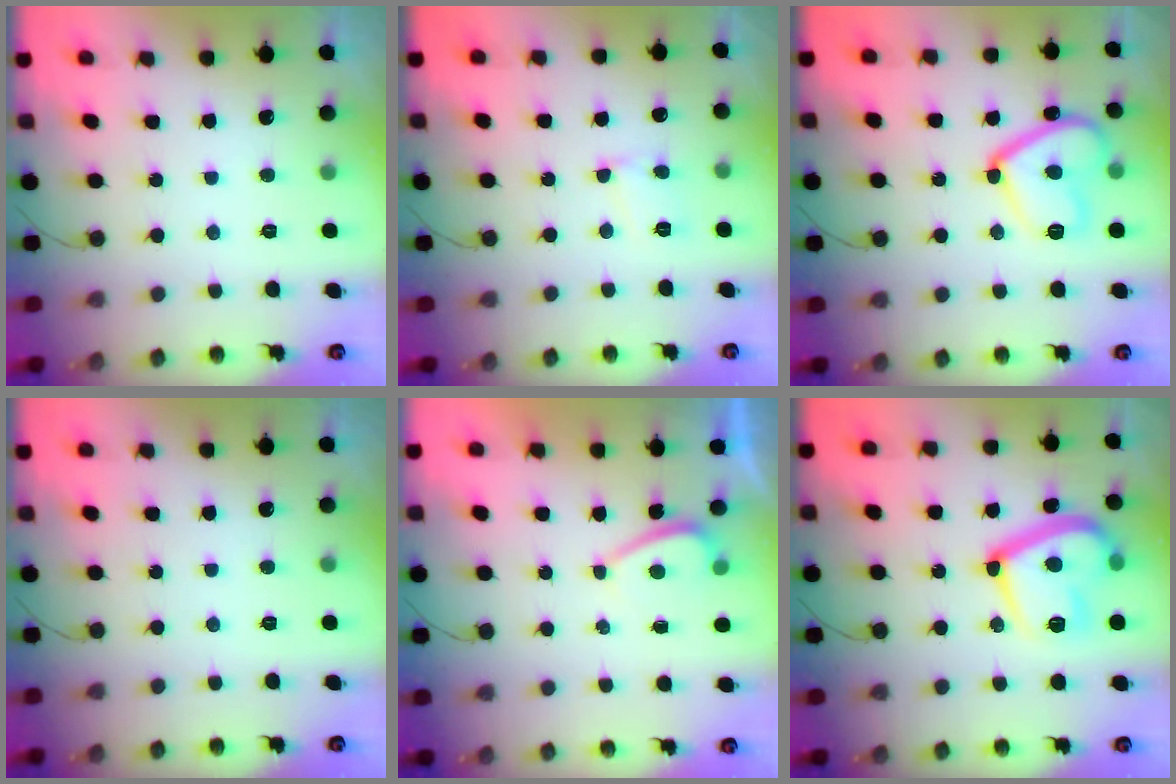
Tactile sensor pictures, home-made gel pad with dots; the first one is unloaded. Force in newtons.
{"total": 3.8, "press": 3.8, "slide": 0.3}
{"total": 14.7, "press": 14.6, "slide": 1.2}
{"total": 0.0}
{"total": 1.0, "press": 0.9, "slide": 0.5}
{"total": 16.8, "press": 16.7, "slide": 1.7}